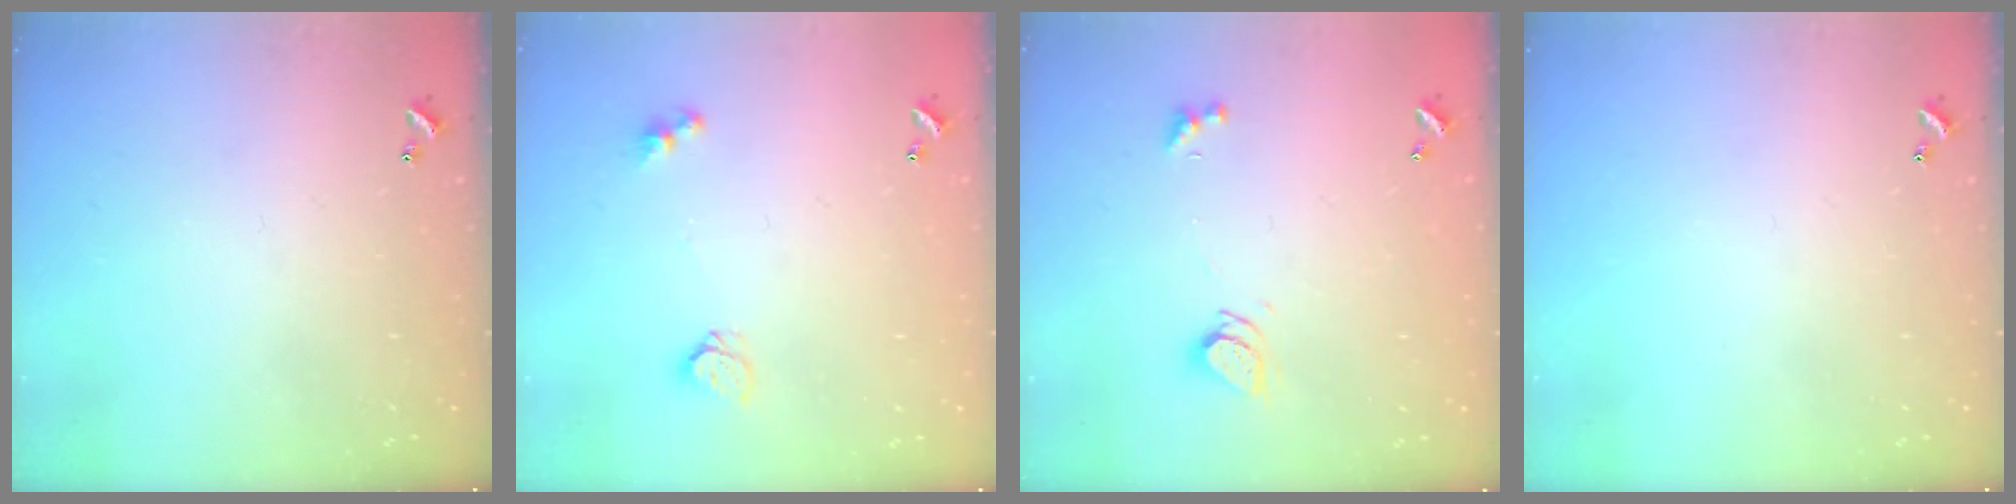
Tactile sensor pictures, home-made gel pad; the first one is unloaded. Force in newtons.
{"total": 3.8, "press": 3.7, "slide": 0.2}
{"total": 3.6, "press": 3.6, "slide": 0.4}
{"total": 0.0}